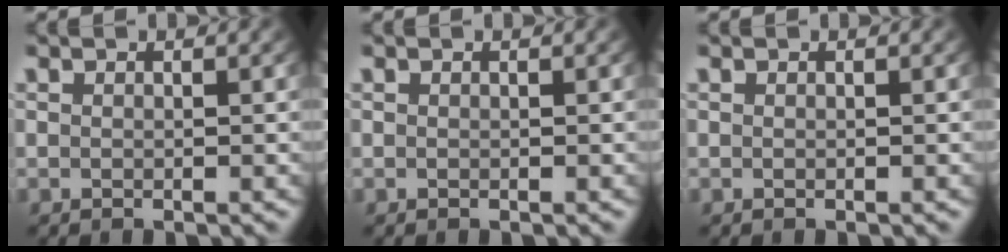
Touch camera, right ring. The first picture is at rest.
{"total": 0.0}
{"total": 0.0}